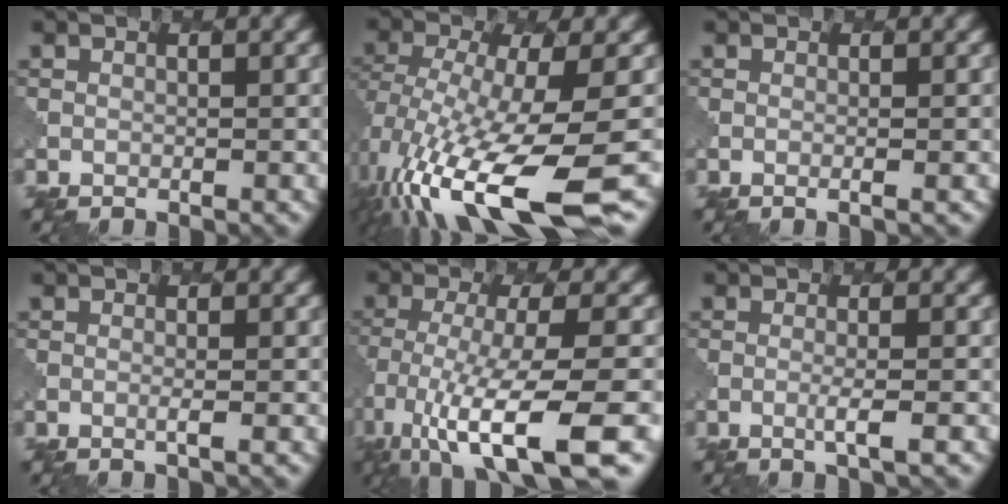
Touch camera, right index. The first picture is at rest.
{"total": 12.2, "force": [-4.6, 3.5, 10.8], "torque": [-0.219, -0.032, -0.066]}
{"total": 1.0, "force": [0.0, 0.3, 1.0], "torque": [-0.006, 0.001, -0.007]}
{"total": 0.9, "force": [0.1, 0.1, 0.9], "torque": [-0.011, 0.004, -0.004]}
{"total": 11.5, "force": [-5.9, 2.7, 9.5], "torque": [-0.178, -0.017, -0.094]}
{"total": 1.7, "force": [-0.2, 0.1, 1.7], "torque": [-0.024, 0.005, -0.010]}